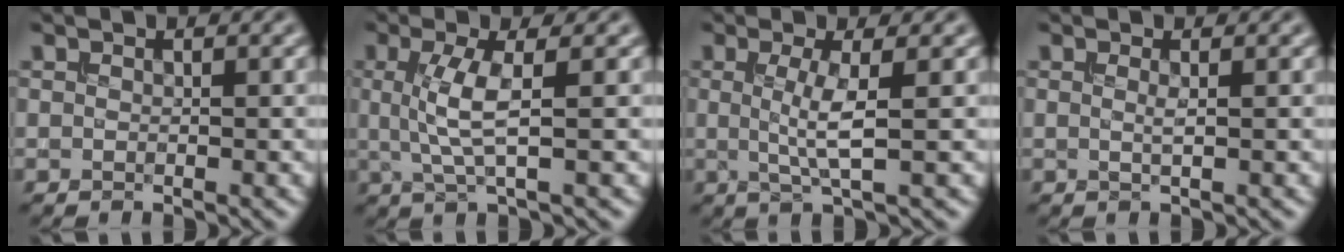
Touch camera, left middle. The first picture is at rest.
{"total": 3.7, "force": [0.3, 0.7, 3.6], "torque": [-0.080, -0.001, 0.008]}
{"total": 3.2, "force": [0.1, 0.4, 3.2], "torque": [-0.063, -0.005, 0.002]}
{"total": 0.8, "force": [0.1, 0.0, 0.8], "torque": [-0.012, 0.001, -0.001]}